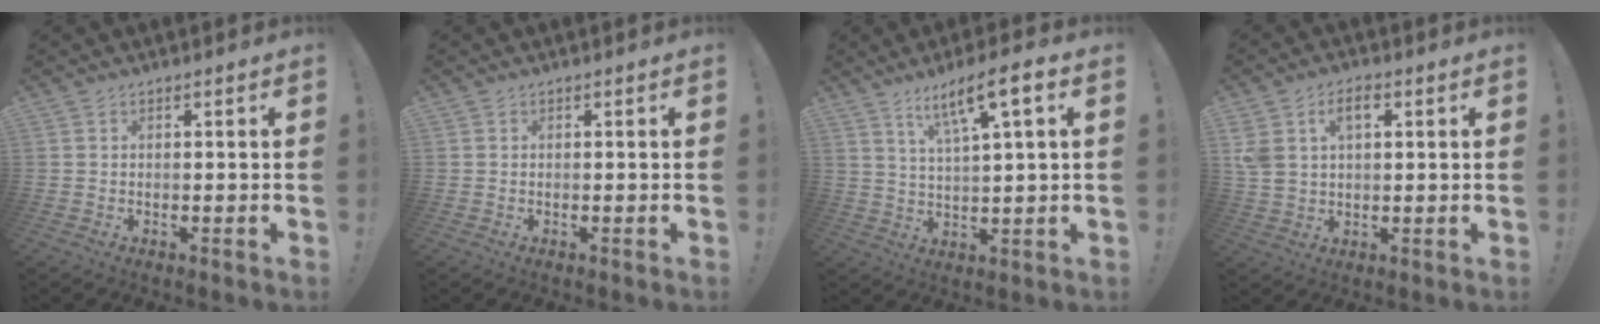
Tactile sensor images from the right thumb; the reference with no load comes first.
{"total": 0.0}
{"total": 9.7, "force": [4.9, 1.4, 8.2], "torque": [-0.137, -0.018, 0.077]}
{"total": 7.6, "force": [3.0, 5.0, 4.9], "torque": [-0.093, 0.002, 0.054]}